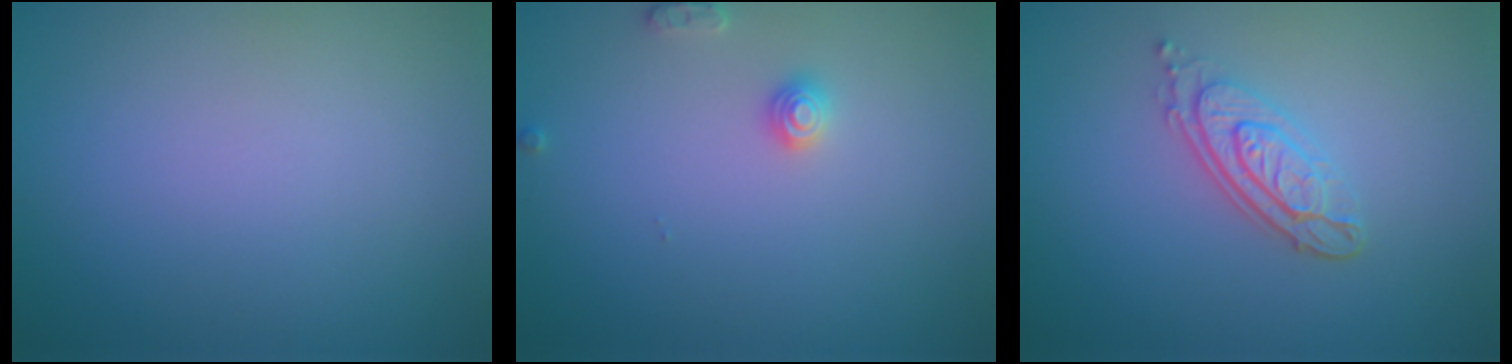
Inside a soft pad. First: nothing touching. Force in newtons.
{"total": 1.4, "press": 1.4, "slide": 0.1}
{"total": 3.6, "press": 2.8, "slide": 2.2}